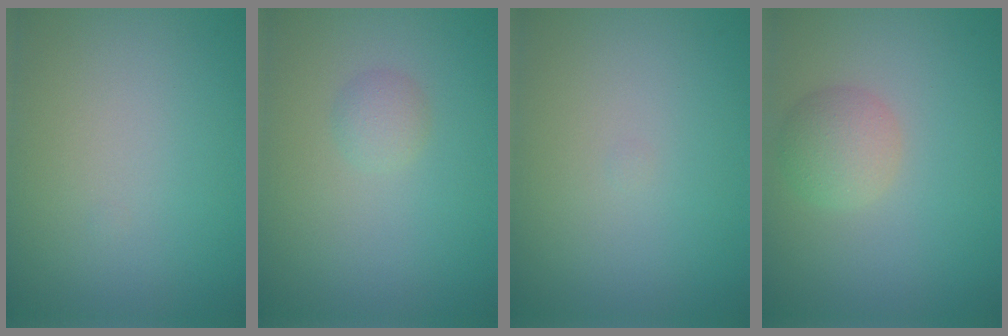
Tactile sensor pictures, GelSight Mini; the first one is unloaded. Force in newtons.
{"total": 1.2, "press": 1.2, "slide": 0.0}
{"total": 0.0}
{"total": 2.7, "press": 2.6, "slide": 0.2}